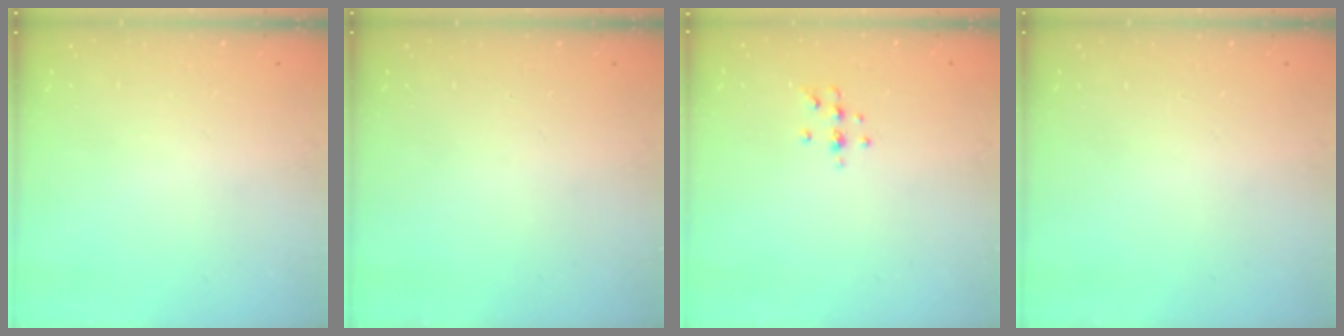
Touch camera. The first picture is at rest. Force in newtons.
{"total": 0.0}
{"total": 5.4, "press": 5.2, "slide": 1.4}
{"total": 0.0}